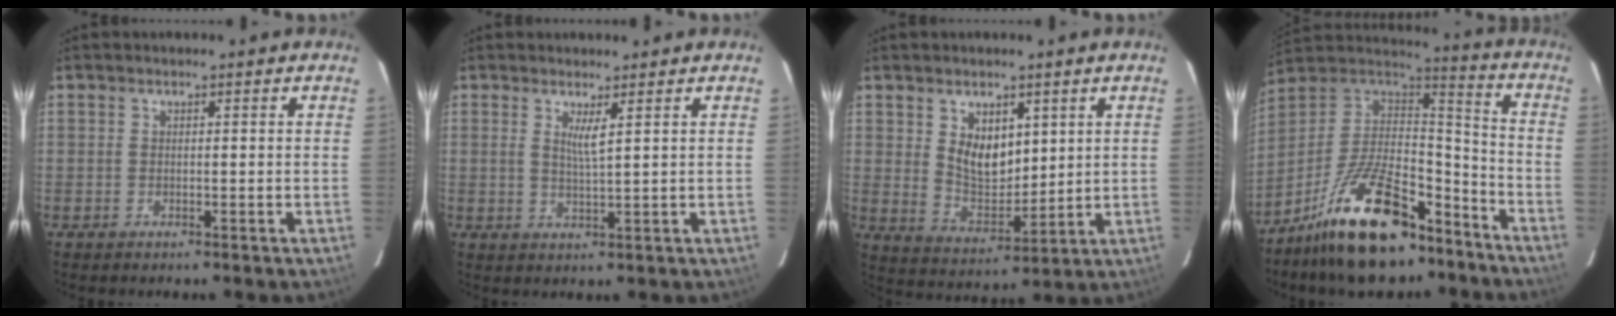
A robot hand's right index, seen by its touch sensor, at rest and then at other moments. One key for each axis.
{"total": 2.7, "fx": 1.3, "fy": -0.2, "fz": 2.3, "tx": -0.042, "ty": -0.007, "tz": 0.022}
{"total": 8.5, "fx": 3.3, "fy": 5.2, "fz": 5.9, "tx": -0.098, "ty": -0.003, "tz": 0.073}
{"total": 22.2, "fx": -14.5, "fy": 9.3, "fz": 13.9, "tx": -0.264, "ty": 0.008, "tz": -0.236}